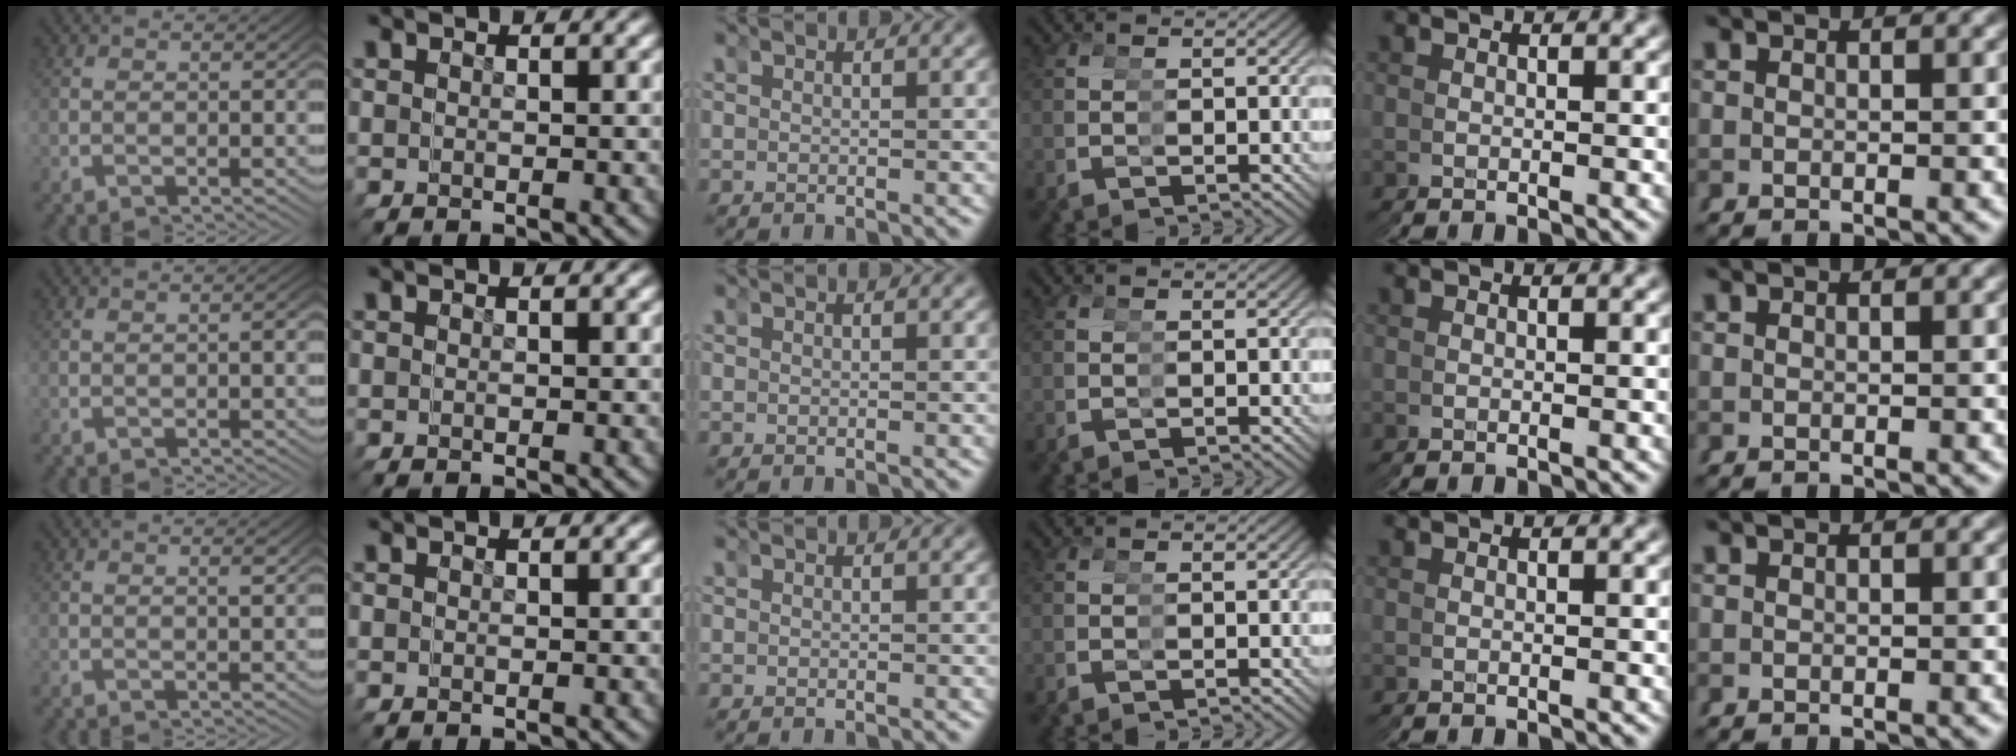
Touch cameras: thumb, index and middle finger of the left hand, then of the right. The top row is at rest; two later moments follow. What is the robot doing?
{"motion": "reach", "object": "tape"}